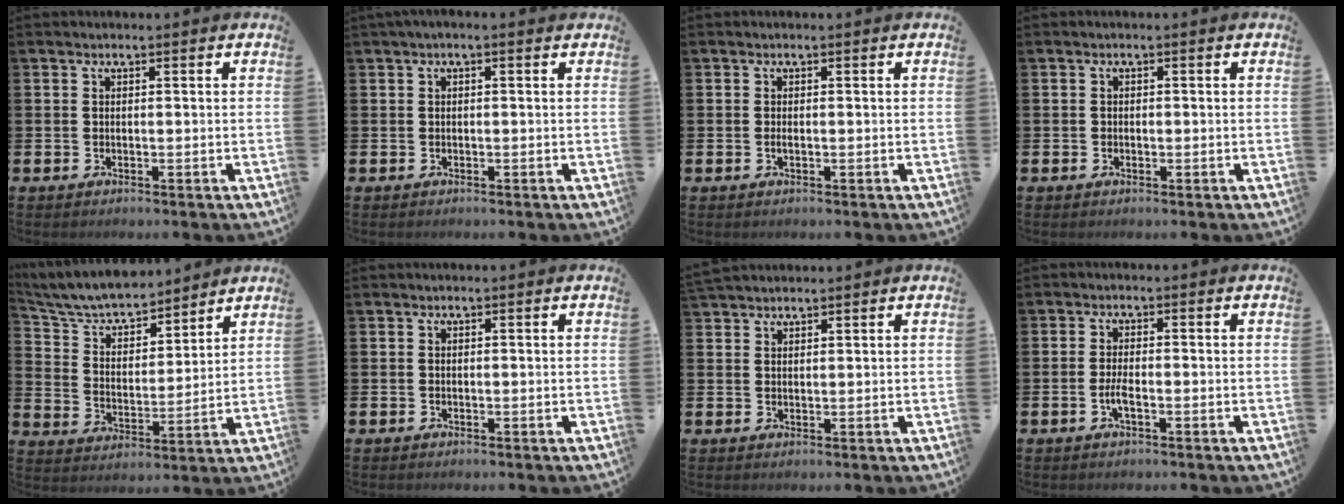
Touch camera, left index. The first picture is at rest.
{"total": 0.8, "force": [-0.1, 0.1, 0.7], "torque": [-0.015, 0.002, -0.002]}
{"total": 0.6, "force": [-0.1, 0.2, 0.5], "torque": [-0.012, 0.001, -0.003]}
{"total": 0.6, "force": [-0.2, 0.6, 0.1], "torque": [-0.004, 0.005, -0.004]}
{"total": 7.1, "force": [6.6, 1.8, 1.8], "torque": [-0.070, -0.051, 0.113]}
{"total": 0.0}
{"total": 2.4, "force": [2.3, 0.6, 0.3], "torque": [-0.007, -0.006, 0.042]}
{"total": 2.0, "force": [-0.7, 0.5, 1.7], "torque": [-0.033, 0.001, -0.013]}